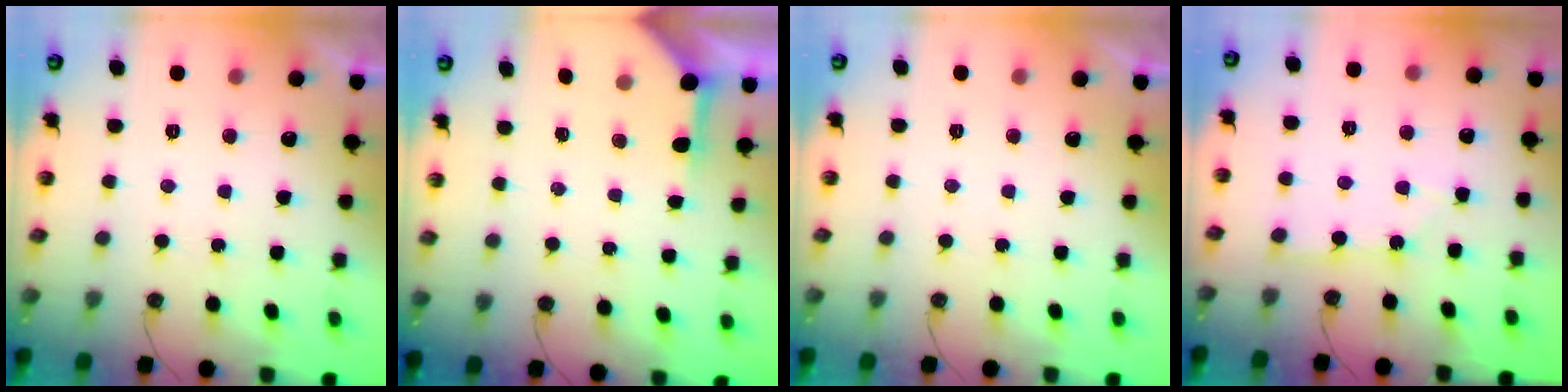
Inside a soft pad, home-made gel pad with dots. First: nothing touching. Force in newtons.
{"total": 4.0, "press": 3.9, "slide": 0.5}
{"total": 0.0}
{"total": 1.3, "press": 1.3, "slide": 0.1}